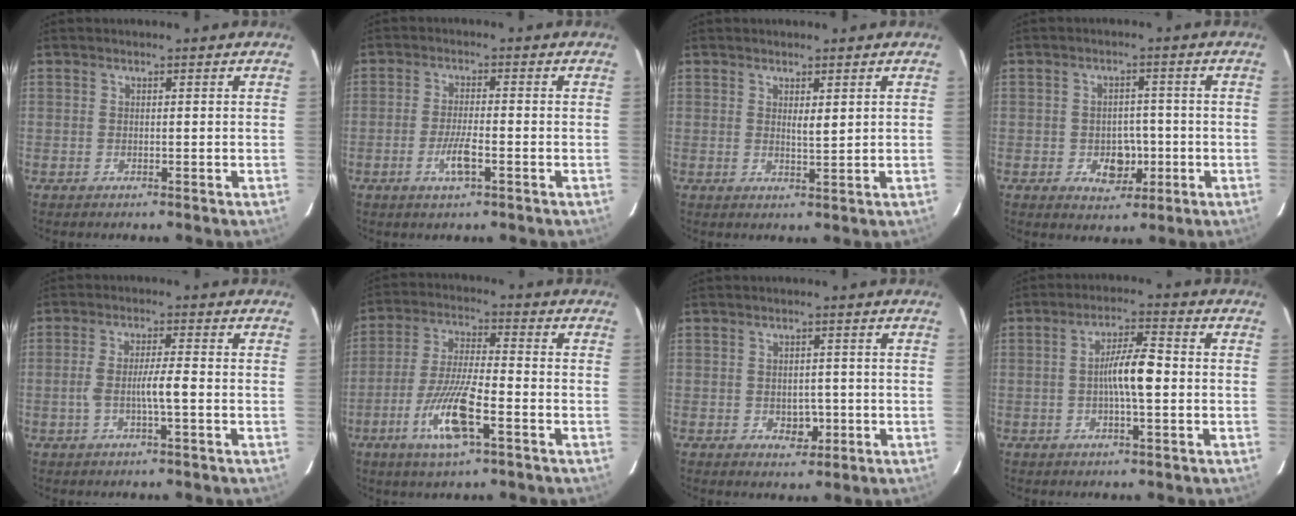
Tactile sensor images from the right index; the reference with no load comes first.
{"total": 4.3, "force": [-1.8, 0.6, 3.9], "torque": [-0.078, -0.004, -0.033]}
{"total": 1.9, "force": [0.8, 0.2, 1.7], "torque": [-0.031, -0.007, 0.016]}
{"total": 5.0, "force": [-1.3, 3.5, 3.3], "torque": [-0.042, 0.006, -0.011]}
{"total": 4.5, "force": [-1.0, 0.1, 4.3], "torque": [-0.082, 0.004, -0.018]}
{"total": 11.1, "force": [-4.7, 1.6, 9.9], "torque": [-0.196, -0.013, -0.088]}
{"total": 3.1, "force": [-0.8, 2.2, 2.1], "torque": [-0.024, 0.003, -0.005]}
{"total": 6.6, "force": [-0.5, 0.8, 6.6], "torque": [-0.120, 0.012, -0.013]}